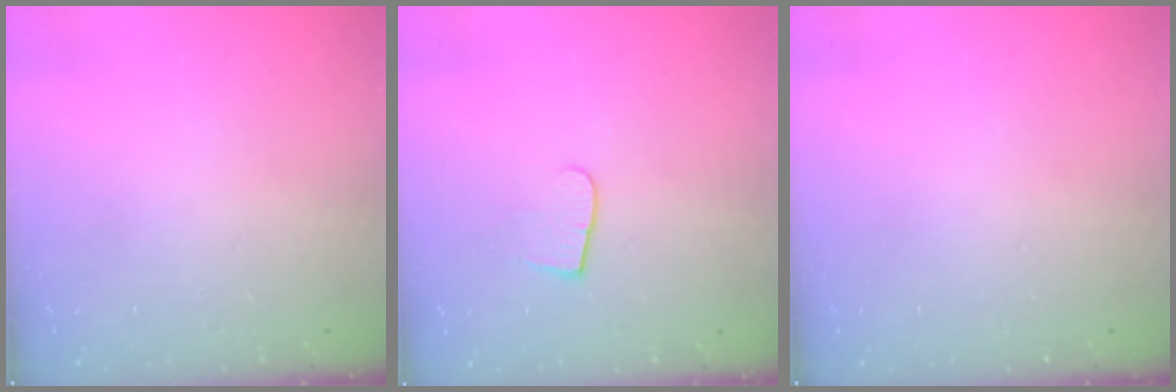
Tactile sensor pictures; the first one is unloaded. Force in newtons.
{"total": 5.7, "press": 5.7, "slide": 0.5}
{"total": 0.0}